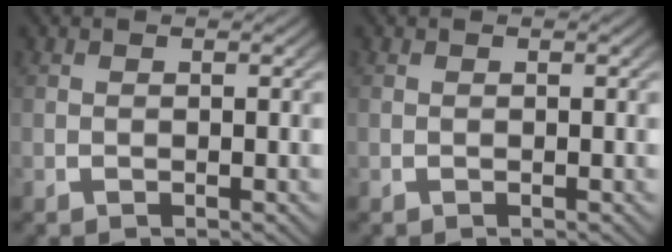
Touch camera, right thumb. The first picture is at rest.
{"total": 0.0}